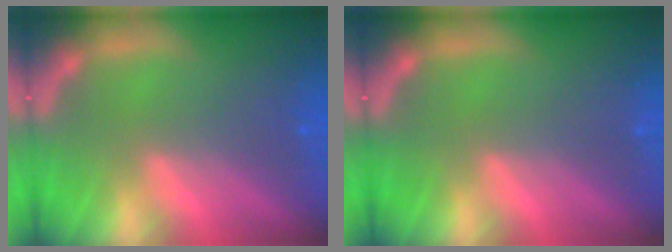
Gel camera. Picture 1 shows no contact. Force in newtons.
{"total": 0.0}